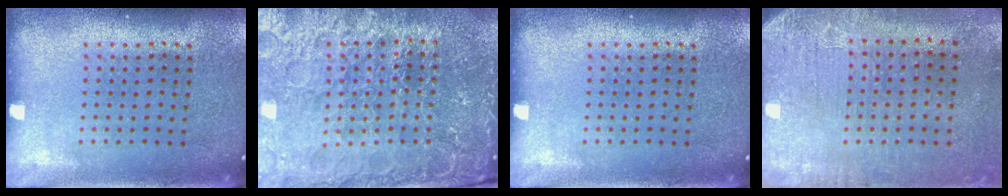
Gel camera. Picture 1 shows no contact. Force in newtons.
{"total": 5.1, "press": 4.7, "slide": 1.9}
{"total": 0.0}
{"total": 3.1, "press": 2.5, "slide": 1.8}